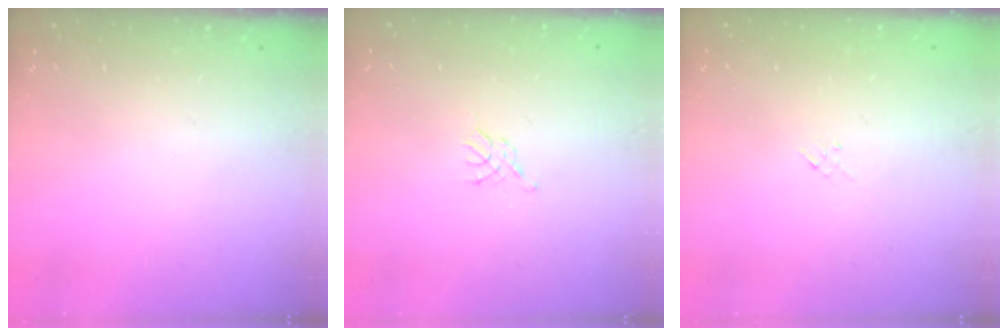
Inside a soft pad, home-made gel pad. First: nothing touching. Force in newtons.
{"total": 2.3, "press": 2.2, "slide": 0.5}
{"total": 1.3, "press": 1.3, "slide": 0.4}